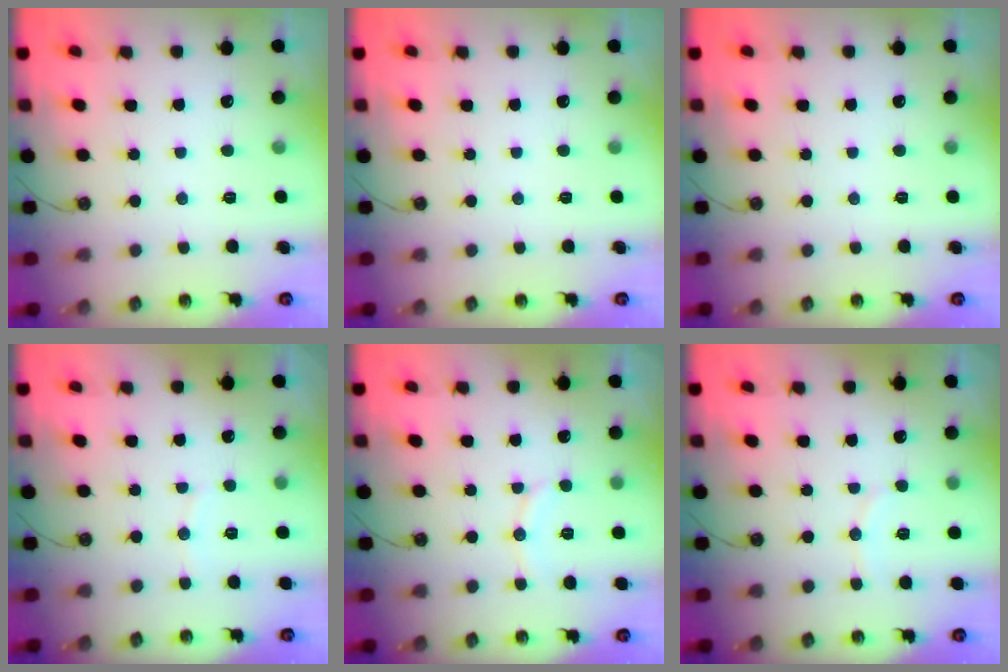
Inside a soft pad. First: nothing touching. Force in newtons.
{"total": 0.0}
{"total": 0.0}
{"total": 3.5, "press": 3.5, "slide": 0.4}
{"total": 6.8, "press": 6.8, "slide": 0.5}
{"total": 5.6, "press": 5.6, "slide": 0.2}